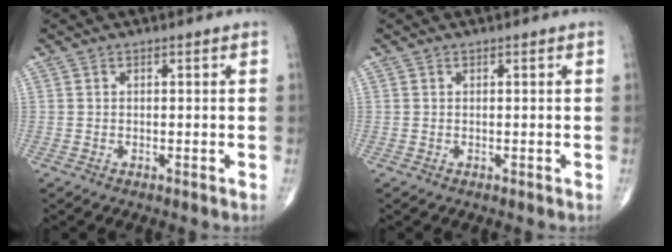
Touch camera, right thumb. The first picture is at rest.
{"total": 0.0}